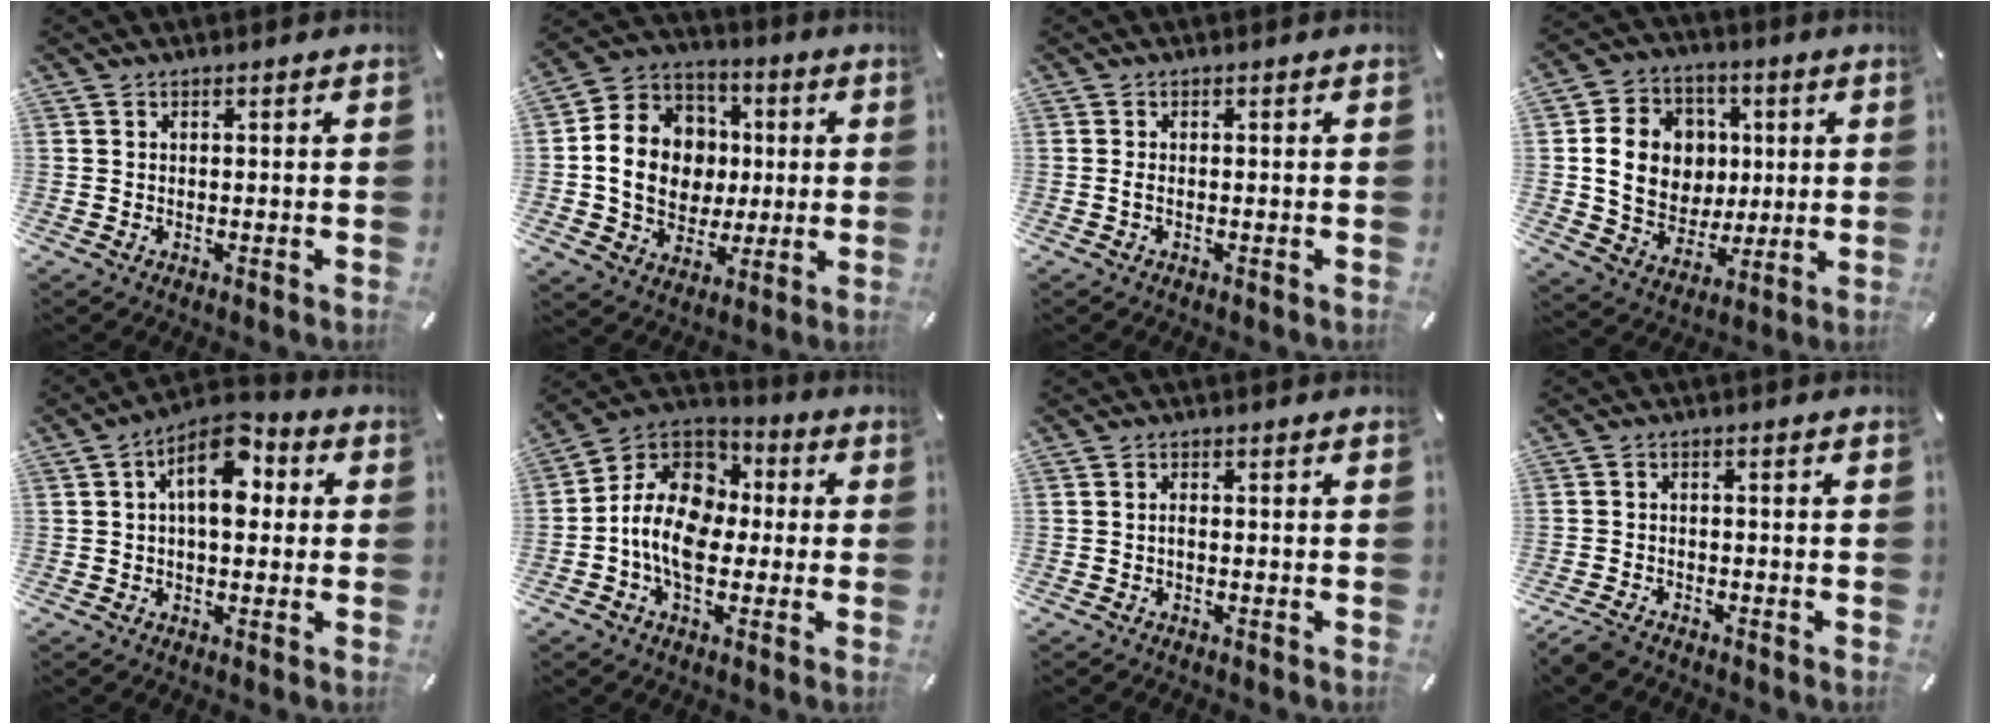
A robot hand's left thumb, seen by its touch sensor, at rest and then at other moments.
{"total": 14.8, "force": [-0.2, 13.3, 6.5], "torque": [-0.135, 0.019, 0.007]}
{"total": 0.9, "force": [-0.4, 0.2, 0.8], "torque": [-0.016, -0.002, -0.007]}
{"total": 15.1, "force": [1.9, 13.2, 6.9], "torque": [-0.126, 0.010, 0.046]}
{"total": 10.8, "force": [2.8, 6.0, 8.5], "torque": [-0.111, -0.010, 0.049]}
{"total": 13.6, "force": [-2.5, 10.1, 8.7], "torque": [-0.200, 0.013, -0.052]}
{"total": 0.9, "force": [-0.4, 0.2, 0.8], "torque": [-0.017, 0.000, -0.007]}
{"total": 3.2, "force": [-2.9, 1.0, 1.0], "torque": [-0.028, 0.012, -0.059]}